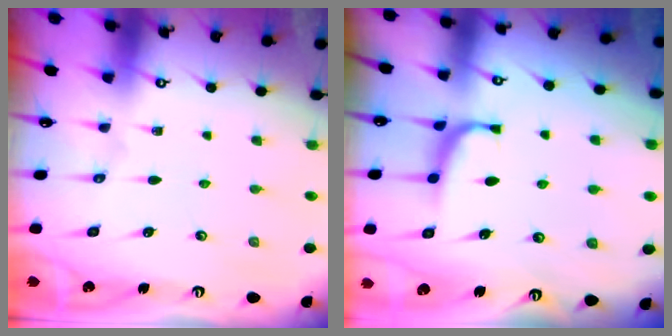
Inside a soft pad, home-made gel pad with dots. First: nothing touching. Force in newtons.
{"total": 1.4, "press": 1.2, "slide": 0.7}